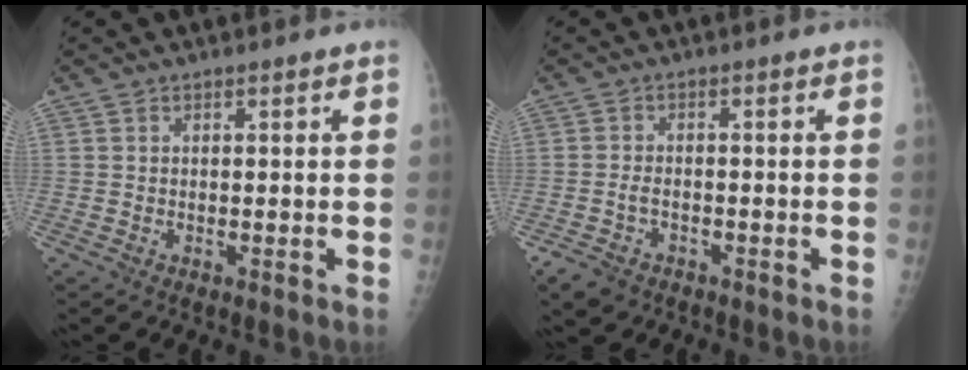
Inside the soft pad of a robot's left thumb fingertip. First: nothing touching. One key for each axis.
{"total": 4.8, "fx": -2.9, "fy": 3.1, "fz": 2.3, "tx": -0.052, "ty": 0.012, "tz": -0.047}